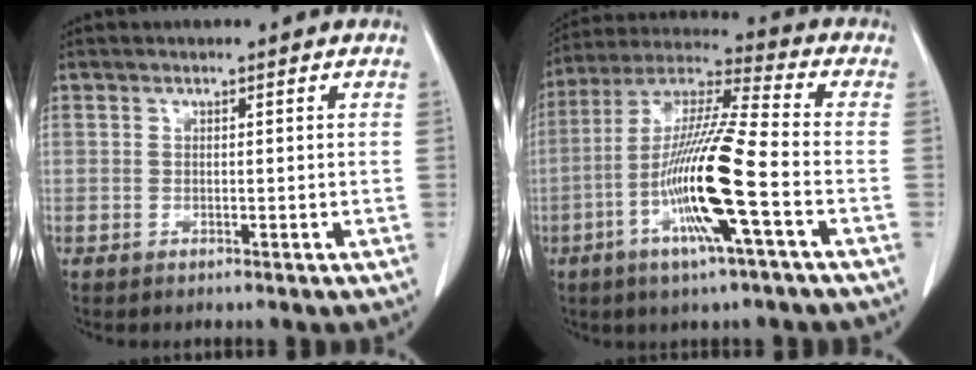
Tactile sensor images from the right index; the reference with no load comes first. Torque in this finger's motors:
{"motor_torque": [2.14, 0.00, 1.05, 0.21]}